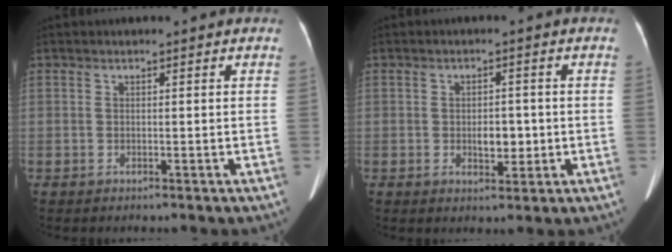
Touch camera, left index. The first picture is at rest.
{"total": 3.5, "force": [-0.5, 1.9, 2.9], "torque": [-0.042, 0.001, -0.003]}